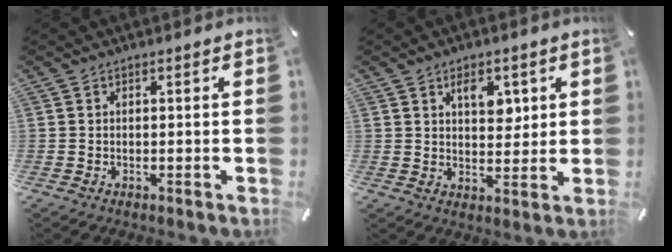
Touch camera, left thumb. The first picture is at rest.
{"total": 6.7, "force": [2.8, 4.1, 4.5], "torque": [-0.050, -0.009, 0.040]}